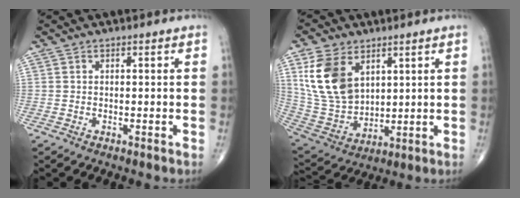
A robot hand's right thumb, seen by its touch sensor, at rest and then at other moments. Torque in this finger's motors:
{"motor_torque": [-0.72, 1.17, 0.54, 0.28, 0.14]}